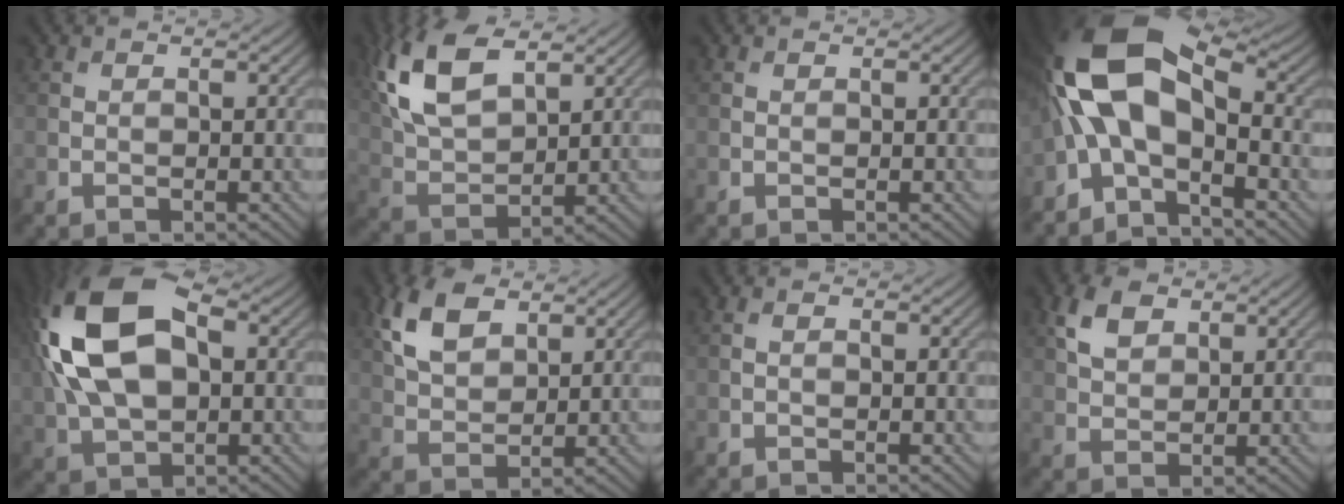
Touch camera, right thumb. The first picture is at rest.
{"total": 12.0, "force": [5.4, 5.9, 9.0], "torque": [-0.219, 0.012, 0.110]}
{"total": 0.0}
{"total": 13.6, "force": [-0.6, 6.8, 11.8], "torque": [-0.252, 0.019, -0.034]}
{"total": 16.6, "force": [3.2, 9.9, 13.0], "torque": [-0.293, 0.014, 0.060]}
{"total": 7.9, "force": [4.0, 4.3, 5.2], "torque": [-0.124, 0.006, 0.079]}
{"total": 0.6, "force": [-0.1, 0.3, 0.5], "torque": [-0.012, 0.002, -0.002]}
{"total": 4.7, "force": [2.4, 2.8, 2.9], "torque": [-0.067, 0.003, 0.044]}